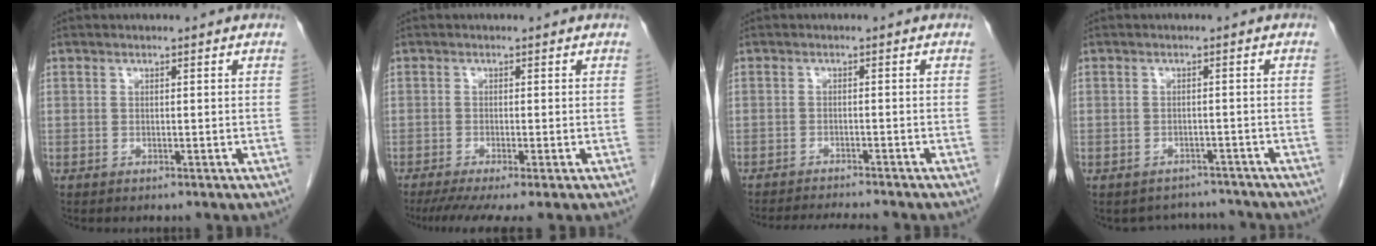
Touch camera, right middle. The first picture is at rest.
{"total": 6.9, "force": [-5.2, 0.3, 4.4], "torque": [-0.063, -0.017, -0.086]}
{"total": 8.2, "force": [-7.6, 0.4, 2.9], "torque": [-0.039, -0.013, -0.109]}
{"total": 4.6, "force": [-4.3, 1.7, -0.6], "torque": [0.010, 0.017, -0.054]}